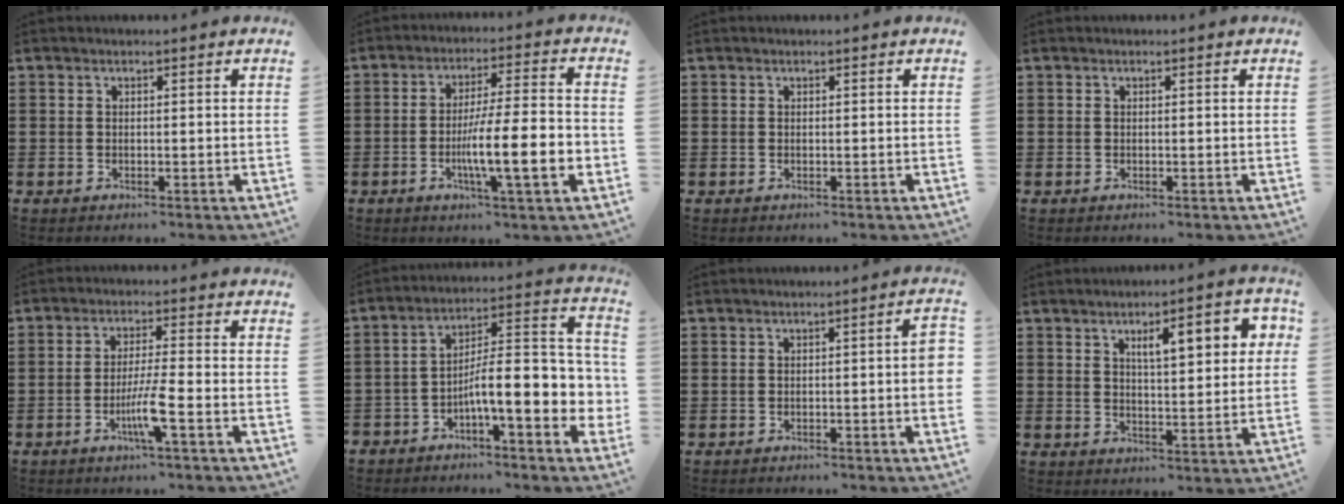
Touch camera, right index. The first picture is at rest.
{"total": 12.0, "force": [-3.4, 1.8, 11.4], "torque": [-0.183, -0.014, -0.062]}
{"total": 0.0}
{"total": 0.0}
{"total": 5.6, "force": [-2.5, -0.2, 5.0], "torque": [-0.098, -0.014, -0.047]}
{"total": 10.5, "force": [-3.1, 2.6, 9.8], "torque": [-0.152, -0.025, -0.061]}
{"total": 2.9, "force": [-1.3, 0.4, 2.5], "torque": [-0.030, -0.003, -0.023]}
{"total": 6.6, "force": [2.6, 2.0, 5.8], "torque": [-0.084, -0.004, 0.034]}